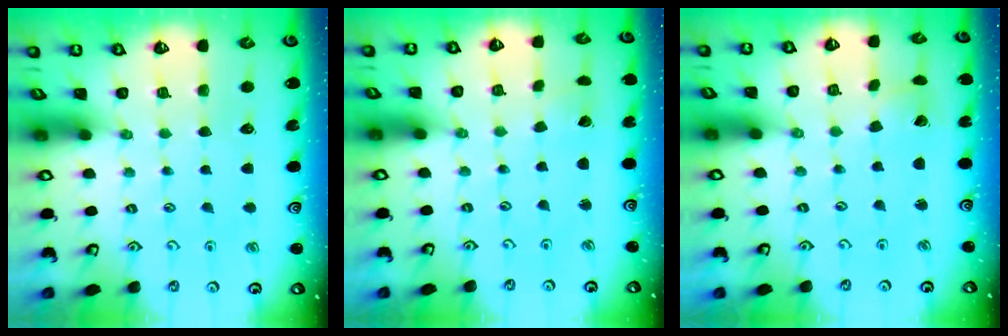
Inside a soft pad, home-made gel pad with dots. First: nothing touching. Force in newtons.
{"total": 1.5, "press": 1.5, "slide": 0.0}
{"total": 2.0, "press": 2.0, "slide": 0.3}